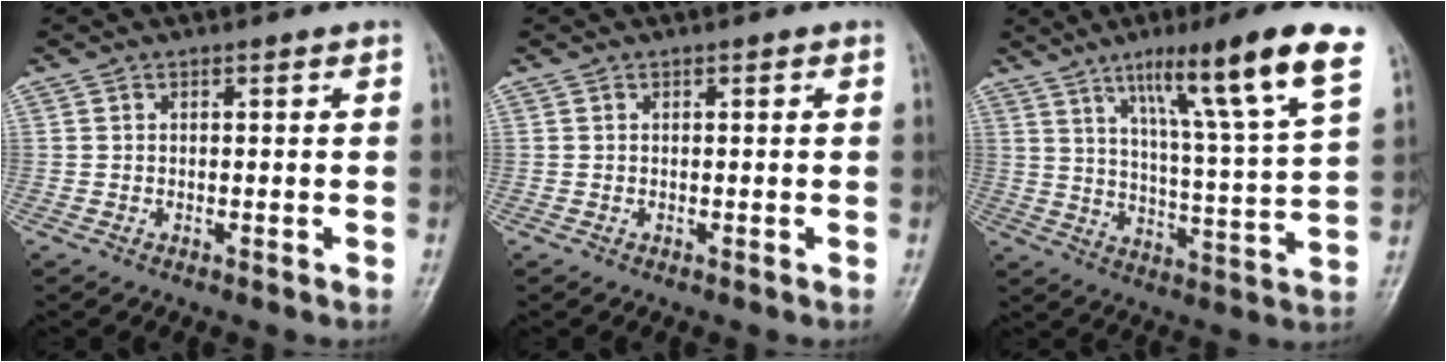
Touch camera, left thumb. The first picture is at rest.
{"total": 0.0}
{"total": 18.6, "force": [10.5, 1.3, 15.3], "torque": [-0.225, -0.043, 0.162]}